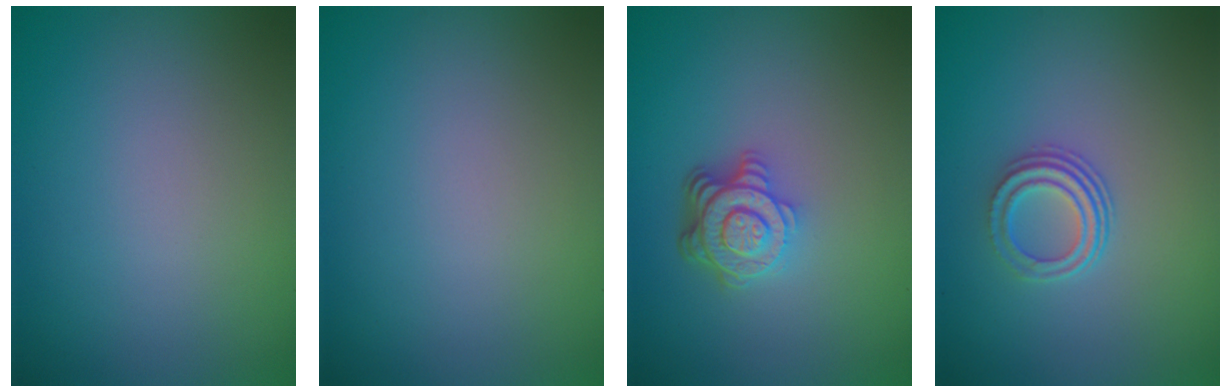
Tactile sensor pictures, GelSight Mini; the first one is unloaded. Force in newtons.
{"total": 0.0}
{"total": 4.8, "press": 3.4, "slide": 3.3}
{"total": 3.0, "press": 2.2, "slide": 2.0}